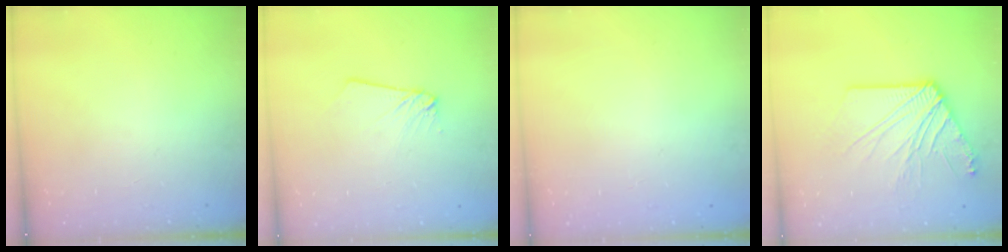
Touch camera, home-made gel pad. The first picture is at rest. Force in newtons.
{"total": 2.7, "press": 2.7, "slide": 0.2}
{"total": 0.0}
{"total": 13.4, "press": 13.4, "slide": 1.4}